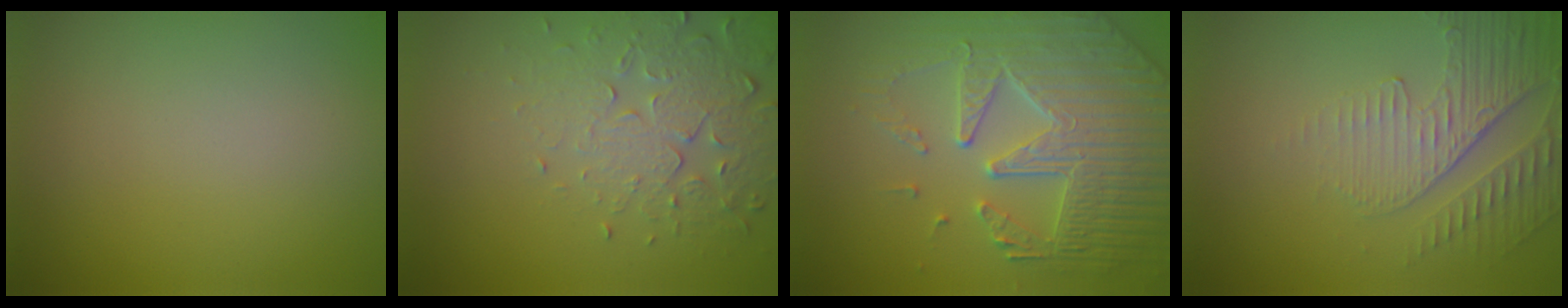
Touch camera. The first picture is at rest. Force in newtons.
{"total": 5.1, "press": 3.8, "slide": 3.4}
{"total": 7.7, "press": 6.0, "slide": 4.8}
{"total": 5.1, "press": 3.3, "slide": 3.9}